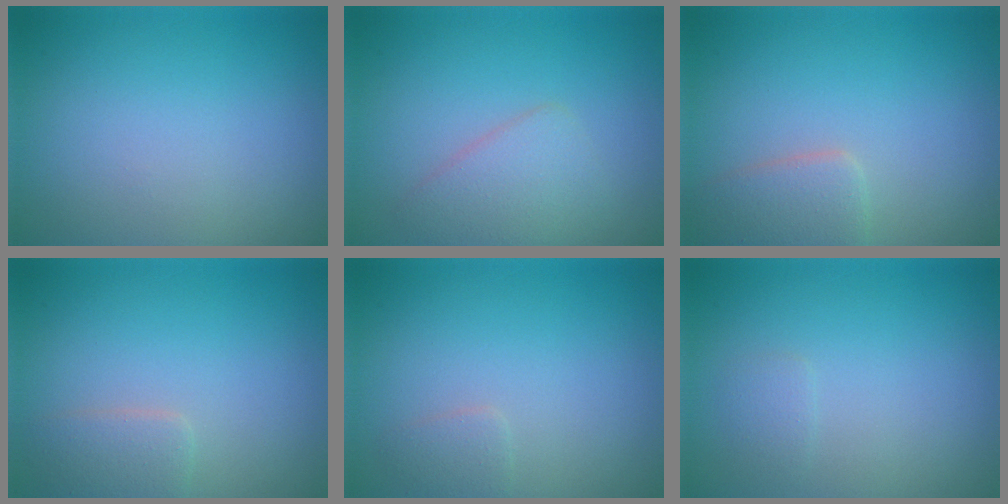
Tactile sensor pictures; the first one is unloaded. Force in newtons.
{"total": 2.6, "press": 2.6, "slide": 0.1}
{"total": 2.6, "press": 2.5, "slide": 0.3}
{"total": 2.0, "press": 2.0, "slide": 0.0}
{"total": 1.0, "press": 1.0, "slide": 0.0}
{"total": 0.7, "press": 0.7, "slide": 0.0}